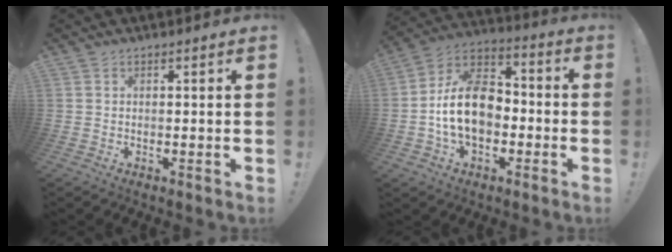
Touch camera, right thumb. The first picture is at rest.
{"total": 16.9, "force": [-2.1, 11.8, 11.9], "torque": [-0.200, 0.024, -0.030]}